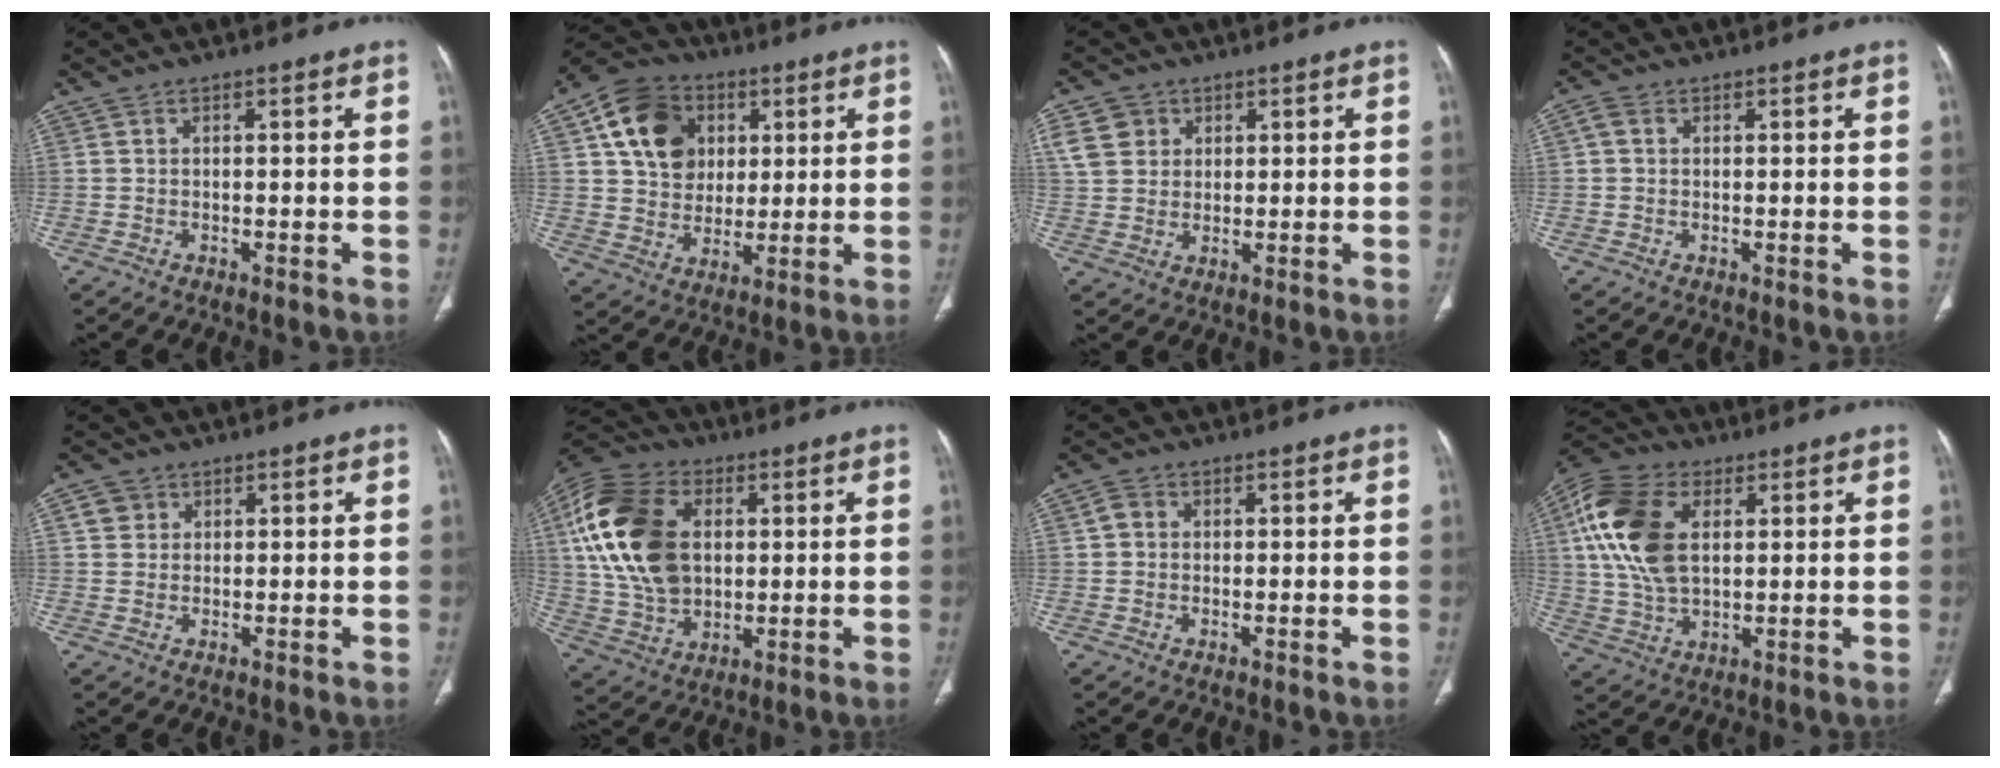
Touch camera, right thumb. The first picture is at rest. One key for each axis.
{"total": 15.2, "fx": 4.8, "fy": 12.0, "fz": 7.9, "tx": -0.113, "ty": -0.001, "tz": 0.080}
{"total": 7.3, "fx": 2.9, "fy": 6.1, "fz": 2.8, "tx": -0.033, "ty": -0.002, "tz": 0.060}
{"total": 1.8, "fx": 0.4, "fy": 1.4, "fz": 1.0, "tx": -0.021, "ty": 0.006, "tz": 0.007}
{"total": 3.0, "fx": 1.2, "fy": 2.6, "fz": 0.6, "tx": 0.004, "ty": -0.005, "tz": 0.018}
{"total": 21.3, "fx": 3.7, "fy": 14.6, "fz": 15.1, "tx": -0.296, "ty": 0.003, "tz": 0.072}
{"total": 2.5, "fx": 0.5, "fy": 2.2, "fz": 1.1, "tx": -0.010, "ty": 0.004, "tz": 0.008}
{"total": 16.6, "fx": 4.1, "fy": 10.2, "fz": 12.4, "tx": -0.249, "ty": 0.004, "tz": 0.074}